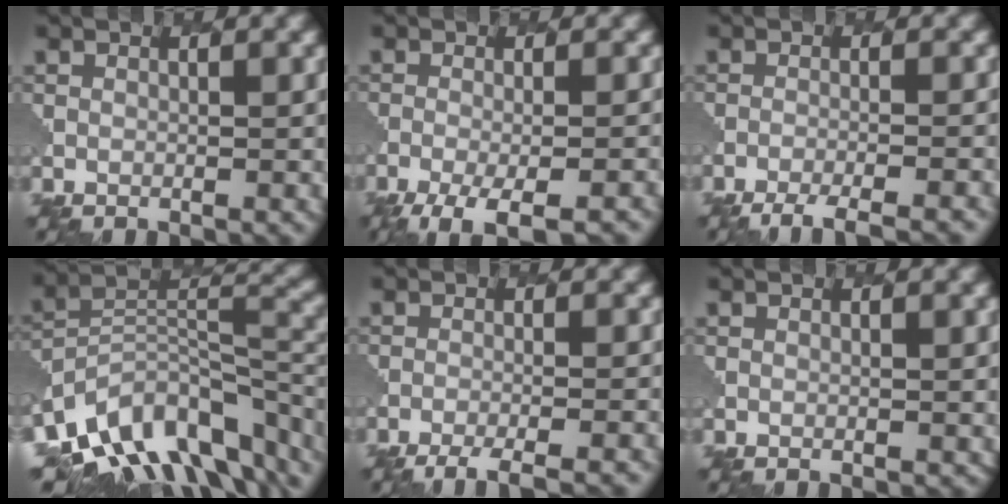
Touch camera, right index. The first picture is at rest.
{"total": 6.3, "force": [-4.1, 1.7, 4.5], "torque": [-0.067, -0.009, -0.067]}
{"total": 5.3, "force": [-4.6, 0.9, 2.5], "torque": [-0.033, -0.007, -0.073]}
{"total": 11.3, "force": [-7.0, 6.3, 6.3], "torque": [-0.115, 0.010, -0.127]}
{"total": 4.7, "force": [-3.9, 0.8, 2.6], "torque": [-0.033, -0.010, -0.065]}
{"total": 0.5, "force": [0.1, 0.4, 0.3], "torque": [-0.002, -0.004, 0.003]}